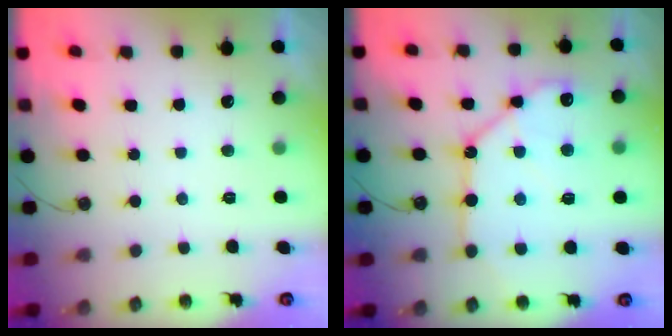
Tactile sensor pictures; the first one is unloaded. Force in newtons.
{"total": 13.6, "press": 13.5, "slide": 1.7}